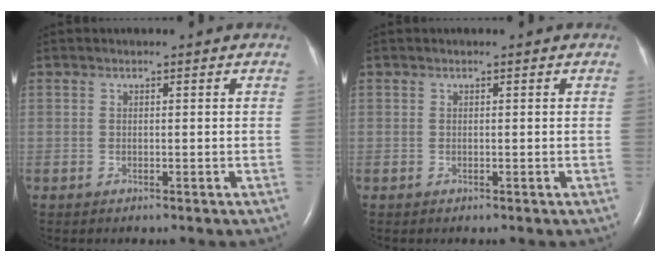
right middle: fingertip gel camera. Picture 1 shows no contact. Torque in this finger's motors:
{"motor_torque": [0.02, 0.03, -0.02, 0.00]}